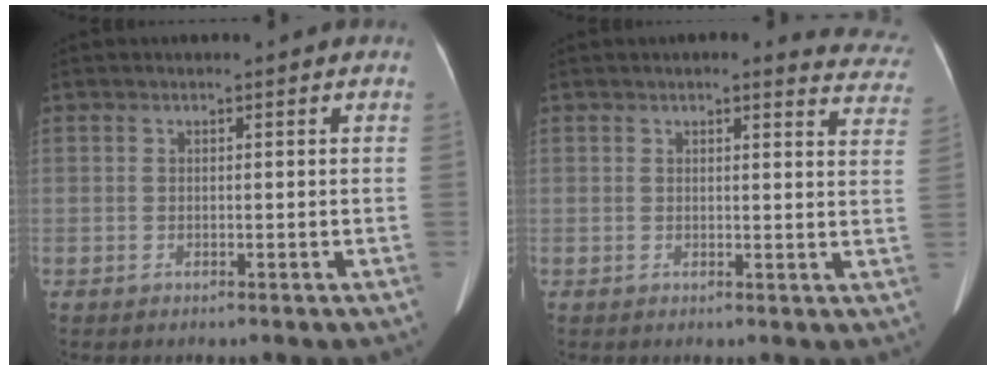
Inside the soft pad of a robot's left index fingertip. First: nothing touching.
{"total": 8.4, "force": [7.8, 2.1, 2.1], "torque": [0.009, -0.016, 0.053]}